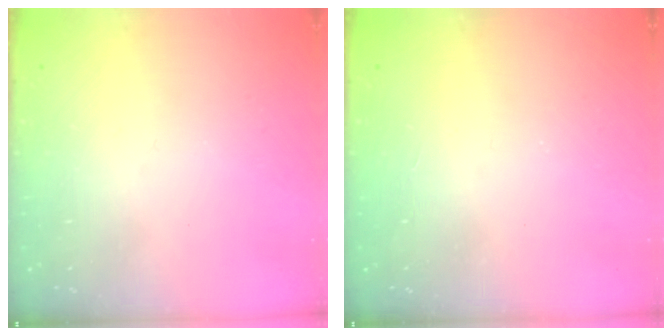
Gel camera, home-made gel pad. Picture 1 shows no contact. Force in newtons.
{"total": 1.2, "press": 1.1, "slide": 0.2}